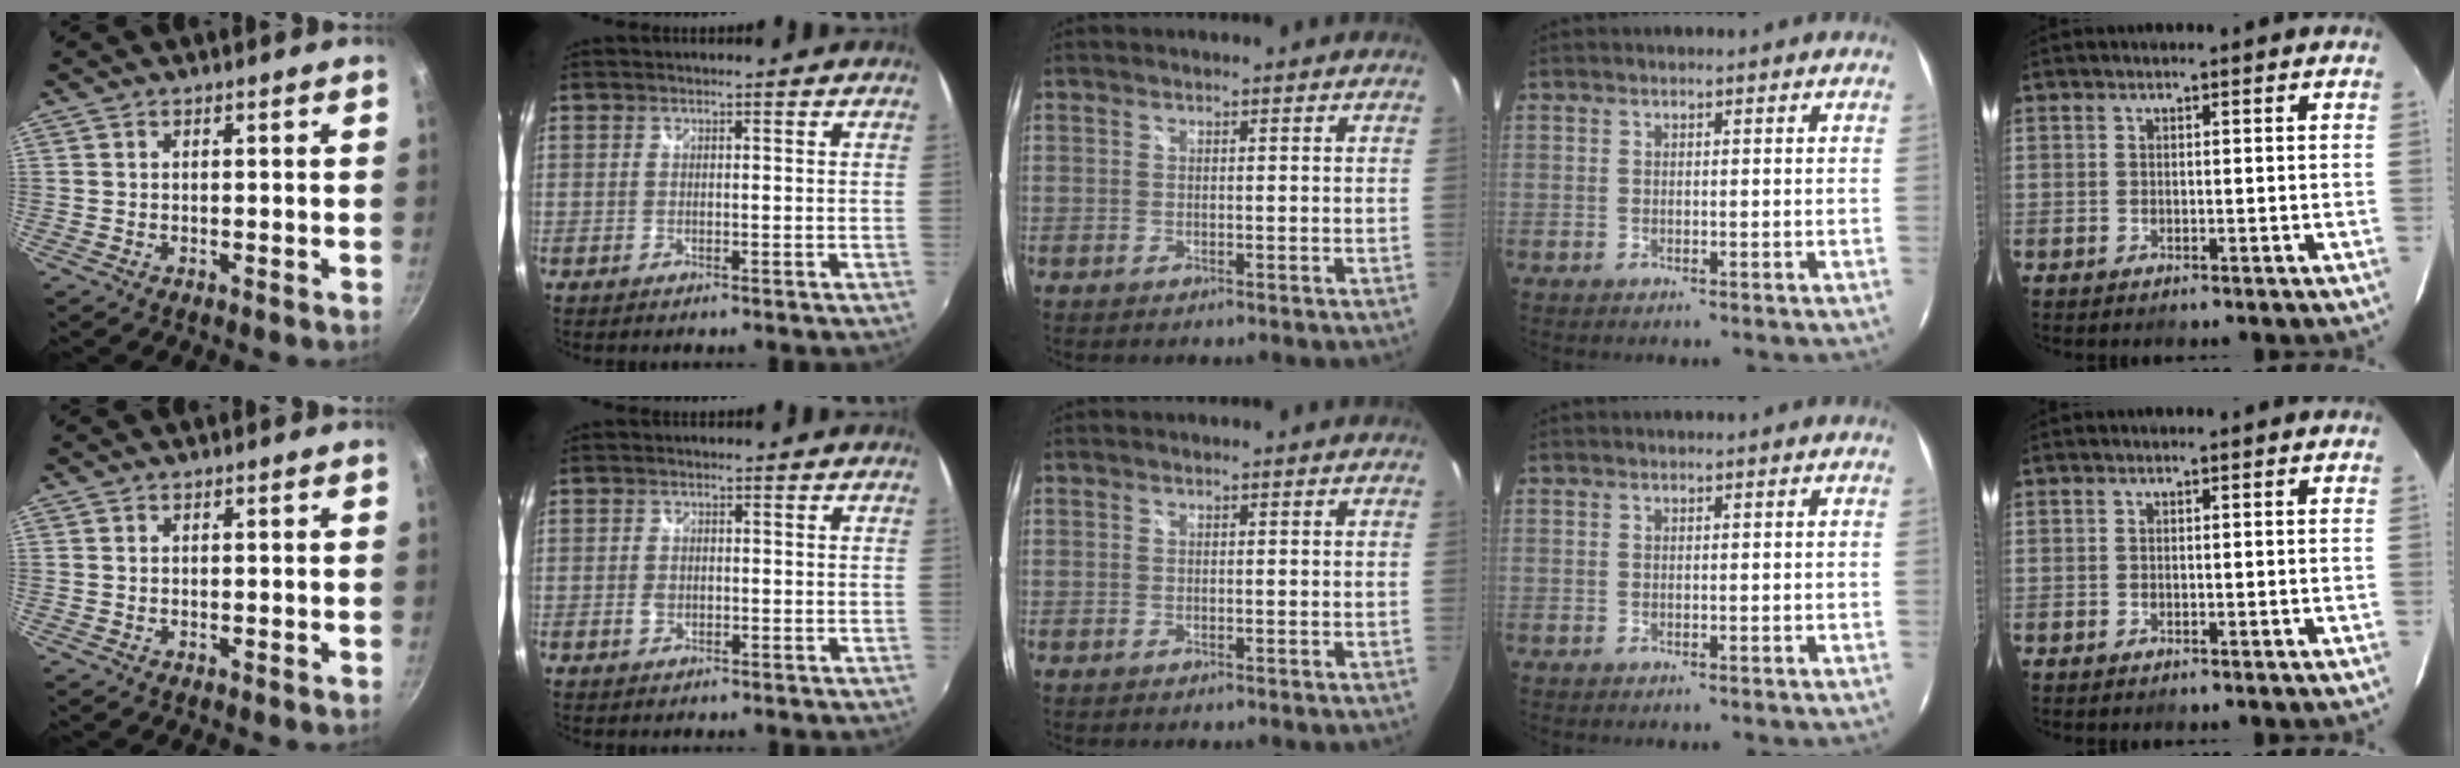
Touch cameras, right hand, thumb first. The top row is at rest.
{"index": {"total": 1.6, "force": [-0.4, 1.1, 1.0], "torque": [-0.020, 0.000, -0.009]}}